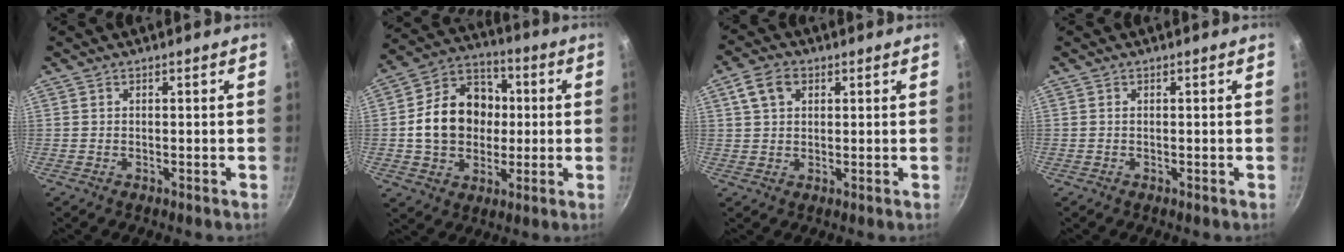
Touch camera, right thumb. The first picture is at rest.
{"total": 16.2, "force": [0.3, 13.0, 9.6], "torque": [-0.129, 0.030, -0.001]}
{"total": 6.1, "force": [2.3, 4.2, 3.7], "torque": [-0.059, 0.004, 0.039]}
{"total": 0.0}